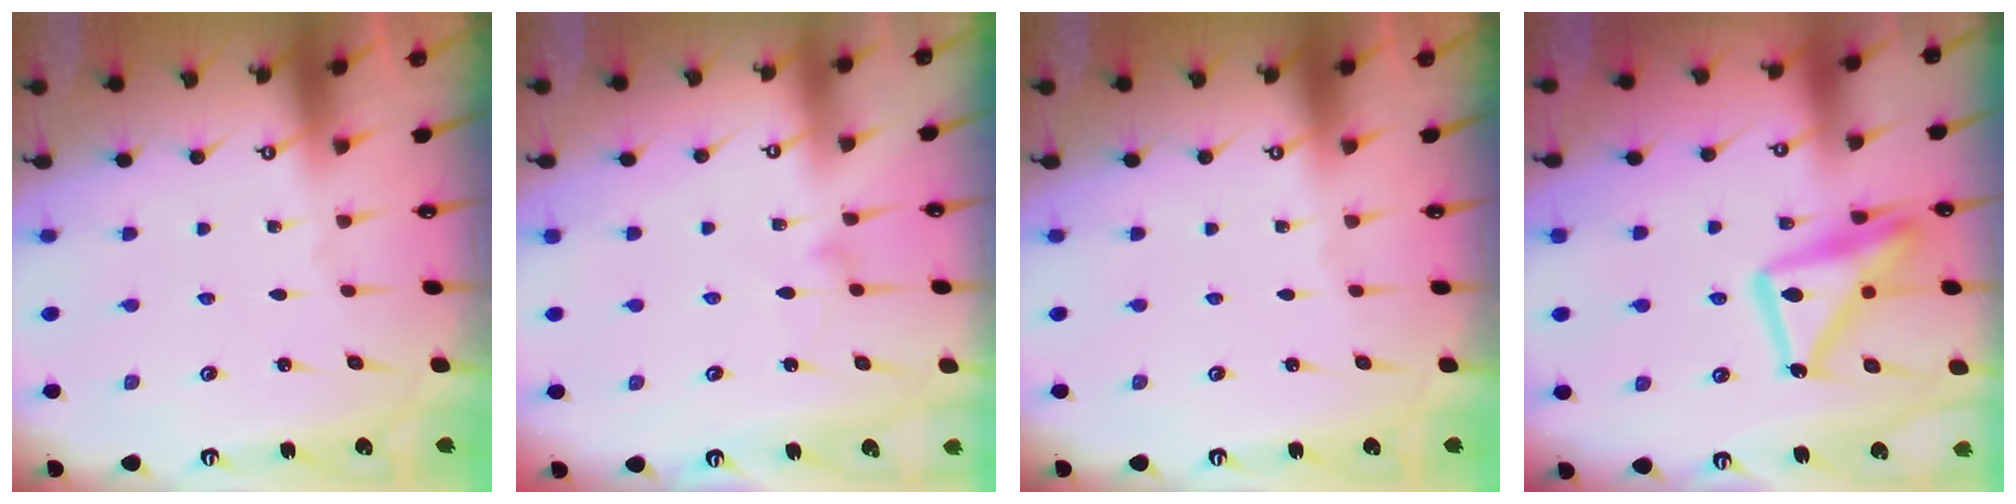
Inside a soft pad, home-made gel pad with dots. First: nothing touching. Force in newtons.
{"total": 7.8, "press": 7.8, "slide": 0.5}
{"total": 0.0}
{"total": 18.7, "press": 18.6, "slide": 1.5}